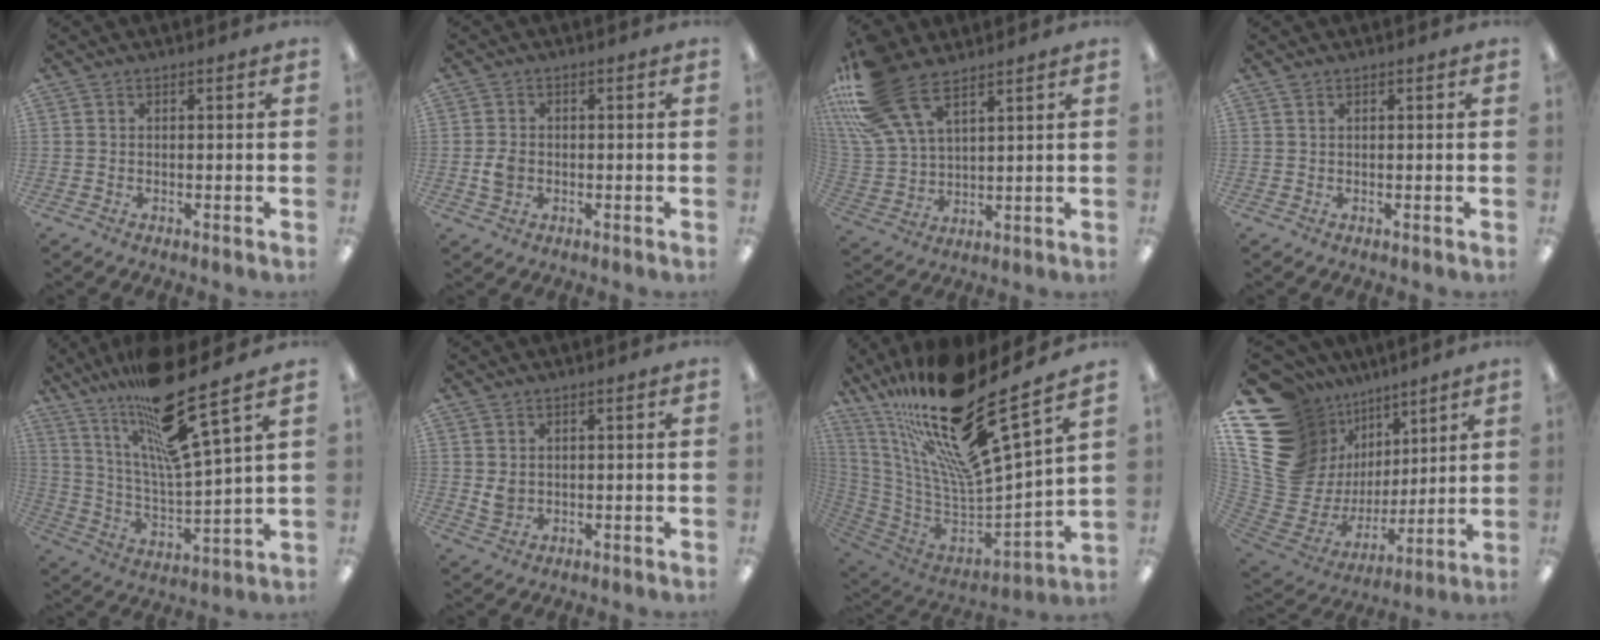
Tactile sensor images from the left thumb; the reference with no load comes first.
{"total": 3.3, "force": [-0.5, 2.8, 1.8], "torque": [-0.024, 0.001, -0.010]}
{"total": 18.7, "force": [11.7, 9.3, 11.1], "torque": [-0.263, -0.045, 0.219]}
{"total": 0.8, "force": [0.6, 0.4, 0.2], "torque": [-0.007, 0.000, 0.011]}
{"total": 21.3, "force": [15.7, 3.4, 13.9], "torque": [-0.253, -0.095, 0.255]}
{"total": 2.9, "force": [1.0, 2.5, 1.2], "torque": [-0.017, -0.002, 0.018]}
{"total": 25.3, "force": [16.9, 5.0, 18.1], "torque": [-0.307, -0.141, 0.278]}
{"total": 20.9, "force": [7.3, 17.2, 9.2], "torque": [-0.187, -0.081, 0.180]}